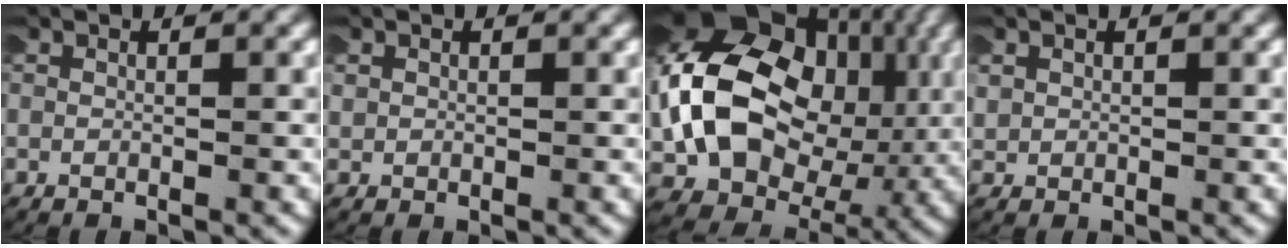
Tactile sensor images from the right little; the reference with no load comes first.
{"total": 1.0, "force": [0.4, 0.9, 0.3], "torque": [-0.009, 0.006, 0.005]}
{"total": 19.9, "force": [2.6, 14.7, 13.2], "torque": [-0.247, -0.002, 0.036]}
{"total": 1.9, "force": [0.5, 1.7, 0.7], "torque": [-0.029, 0.001, 0.009]}